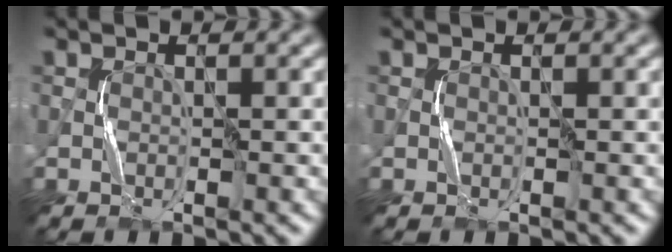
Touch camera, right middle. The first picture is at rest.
{"total": 0.0}